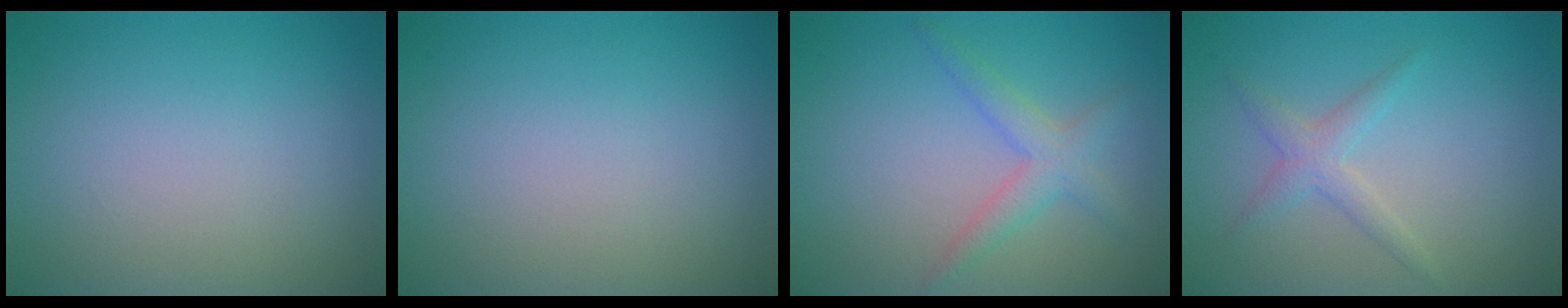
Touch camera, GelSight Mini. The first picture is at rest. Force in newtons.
{"total": 0.0}
{"total": 2.6, "press": 2.6, "slide": 0.1}
{"total": 1.9, "press": 1.9, "slide": 0.1}